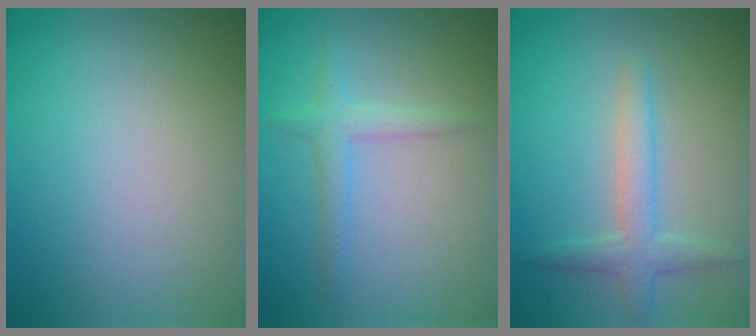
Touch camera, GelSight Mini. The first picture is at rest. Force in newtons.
{"total": 1.8, "press": 1.8, "slide": 0.2}
{"total": 2.7, "press": 2.7, "slide": 0.1}